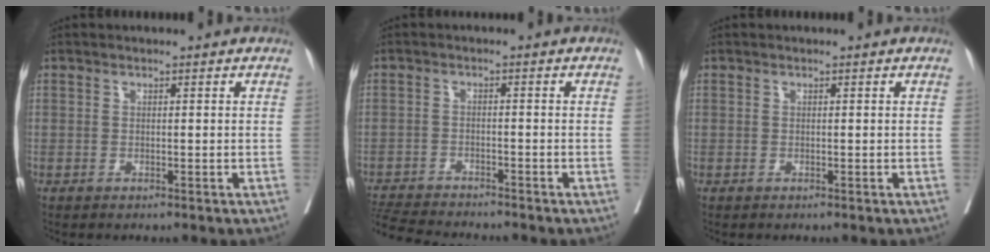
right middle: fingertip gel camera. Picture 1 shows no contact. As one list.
[{"total": 9.1, "force": [-8.8, 0.3, 2.5], "torque": [-0.044, -0.004, -0.147]}, {"total": 0.0}]